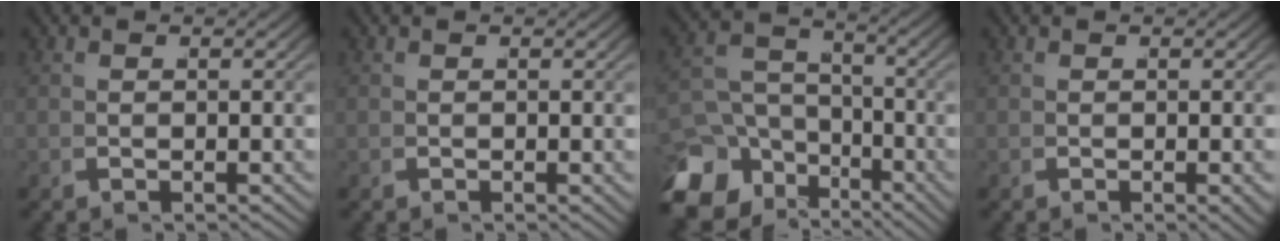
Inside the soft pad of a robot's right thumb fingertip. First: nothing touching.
{"total": 0.0}
{"total": 10.5, "force": [-4.1, 7.8, 5.7], "torque": [-0.090, -0.042, -0.053]}
{"total": 0.9, "force": [-0.3, 0.3, 0.8], "torque": [-0.011, -0.003, -0.003]}